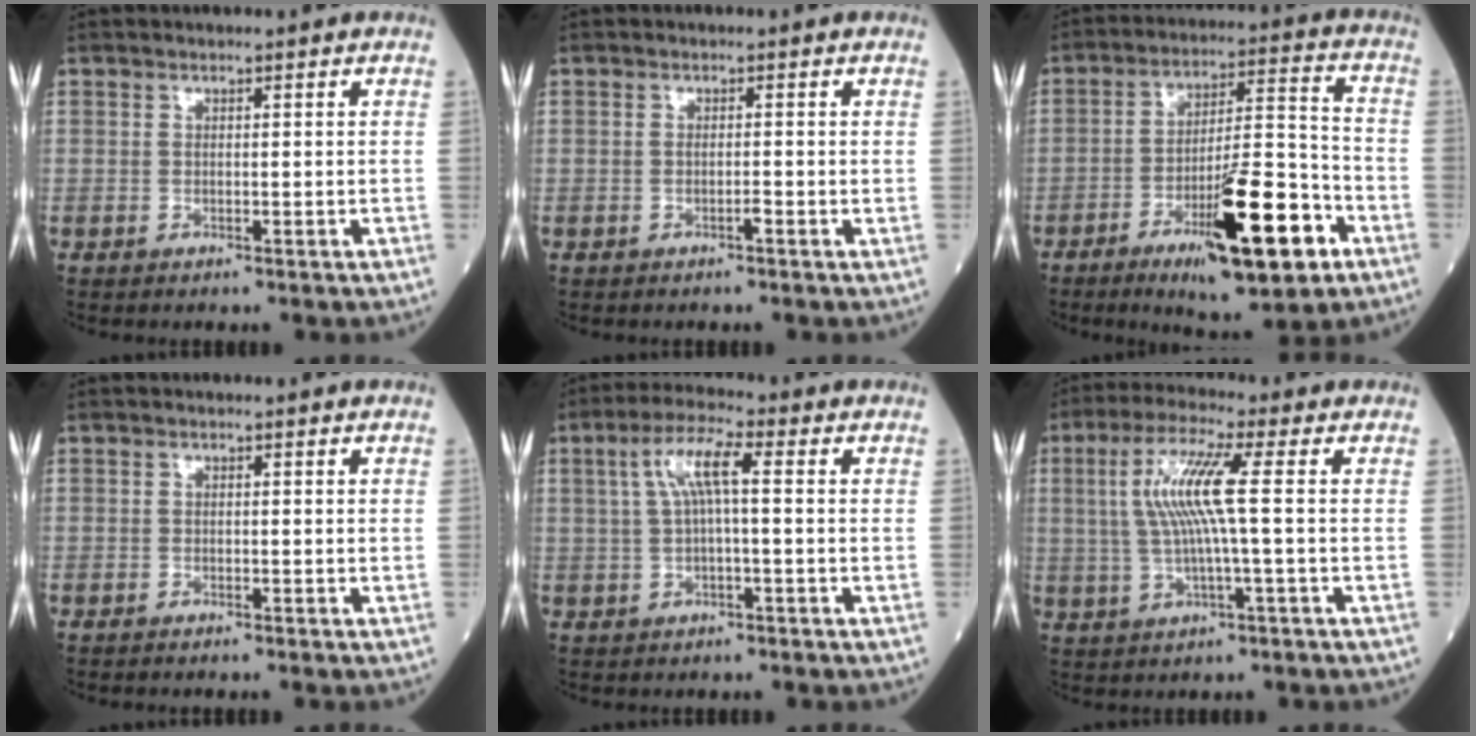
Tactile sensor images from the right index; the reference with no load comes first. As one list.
[{"total": 0.8, "force": [-0.4, 0.1, 0.6], "torque": [-0.014, 0.000, -0.007]}, {"total": 16.9, "force": [-8.0, 2.9, 14.6], "torque": [-0.237, -0.005, -0.120]}, {"total": 0.6, "force": [-0.6, -0.1, 0.2], "torque": [0.002, 0.001, -0.011]}, {"total": 6.1, "force": [1.2, 0.8, 5.9], "torque": [-0.119, 0.024, 0.023]}, {"total": 8.7, "force": [1.2, -0.2, 8.6], "torque": [-0.183, 0.013, 0.023]}]